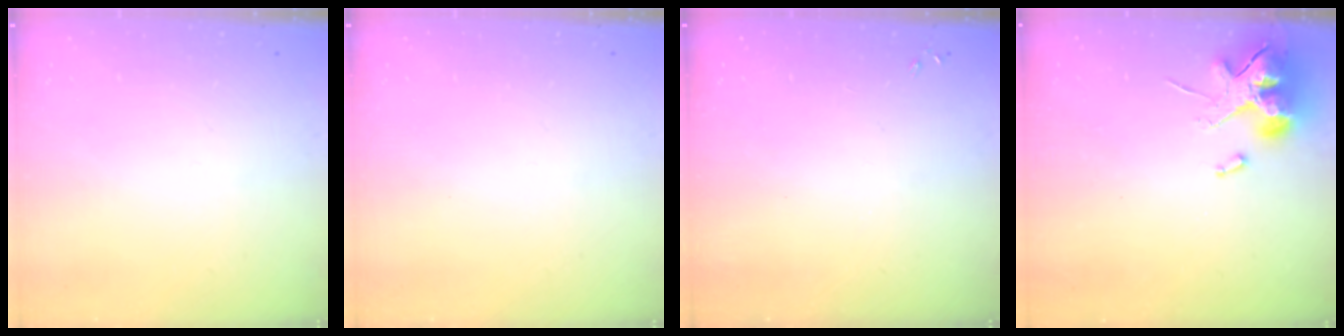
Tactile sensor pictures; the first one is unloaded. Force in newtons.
{"total": 0.0}
{"total": 0.0}
{"total": 12.6, "press": 12.4, "slide": 1.9}